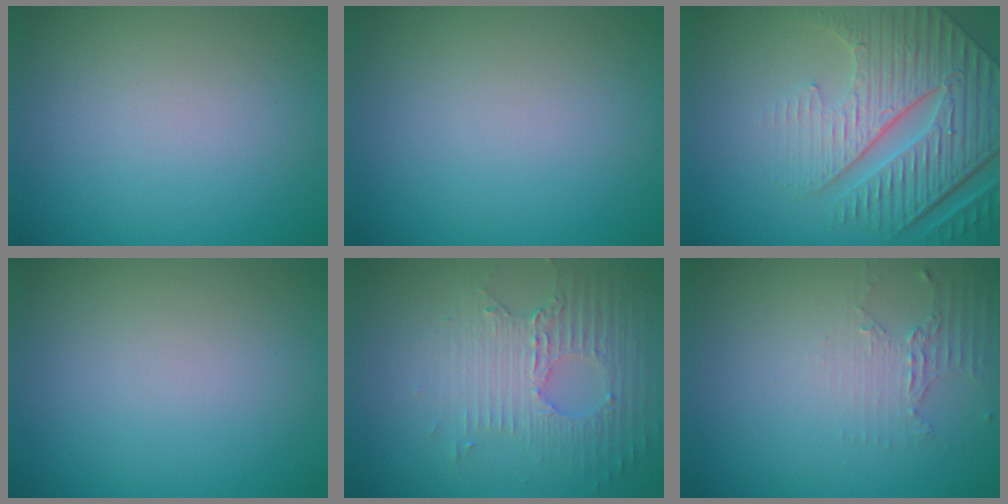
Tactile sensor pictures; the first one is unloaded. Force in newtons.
{"total": 0.0}
{"total": 8.7, "press": 6.1, "slide": 6.1}
{"total": 0.0}
{"total": 3.6, "press": 3.1, "slide": 1.8}
{"total": 1.9, "press": 1.4, "slide": 1.3}